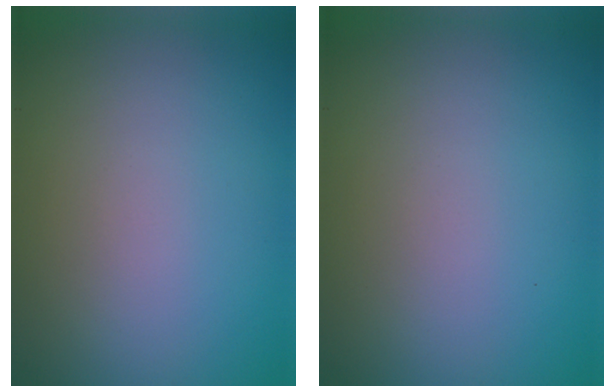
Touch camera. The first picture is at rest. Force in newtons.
{"total": 0.0}